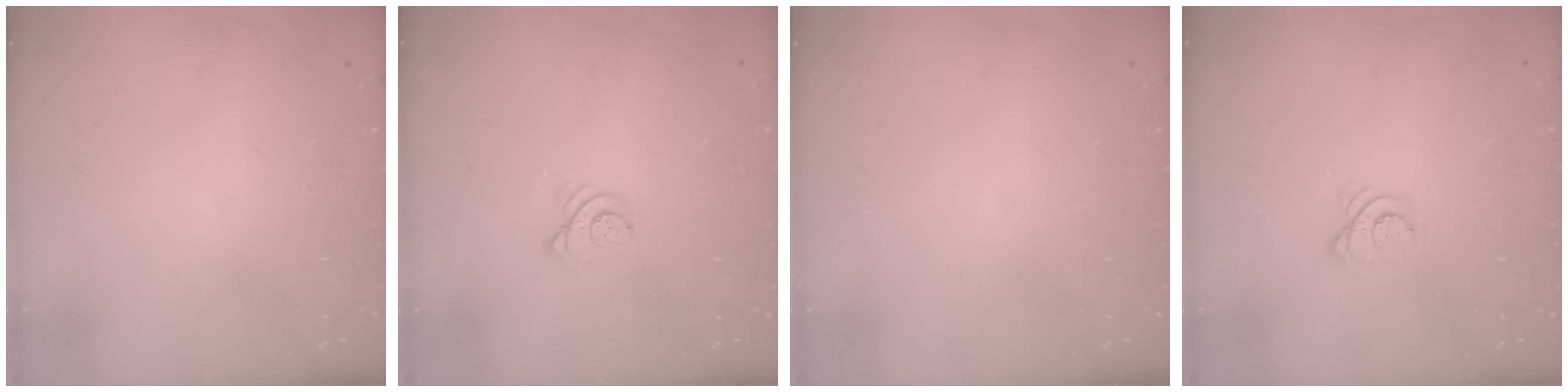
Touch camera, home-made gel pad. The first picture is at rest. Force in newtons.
{"total": 3.2, "press": 3.2, "slide": 0.2}
{"total": 0.0}
{"total": 3.4, "press": 3.3, "slide": 0.5}